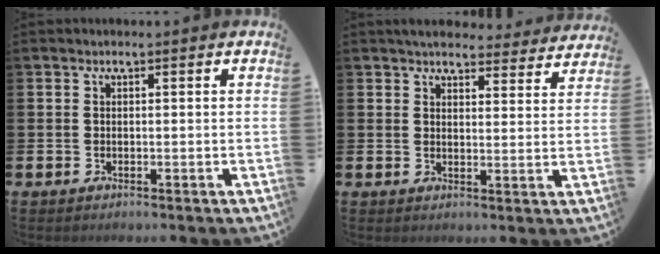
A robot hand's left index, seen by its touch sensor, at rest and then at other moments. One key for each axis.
{"total": 4.8, "fx": 4.7, "fy": 1.1, "fz": 0.5, "tx": -0.010, "ty": -0.033, "tz": 0.082}